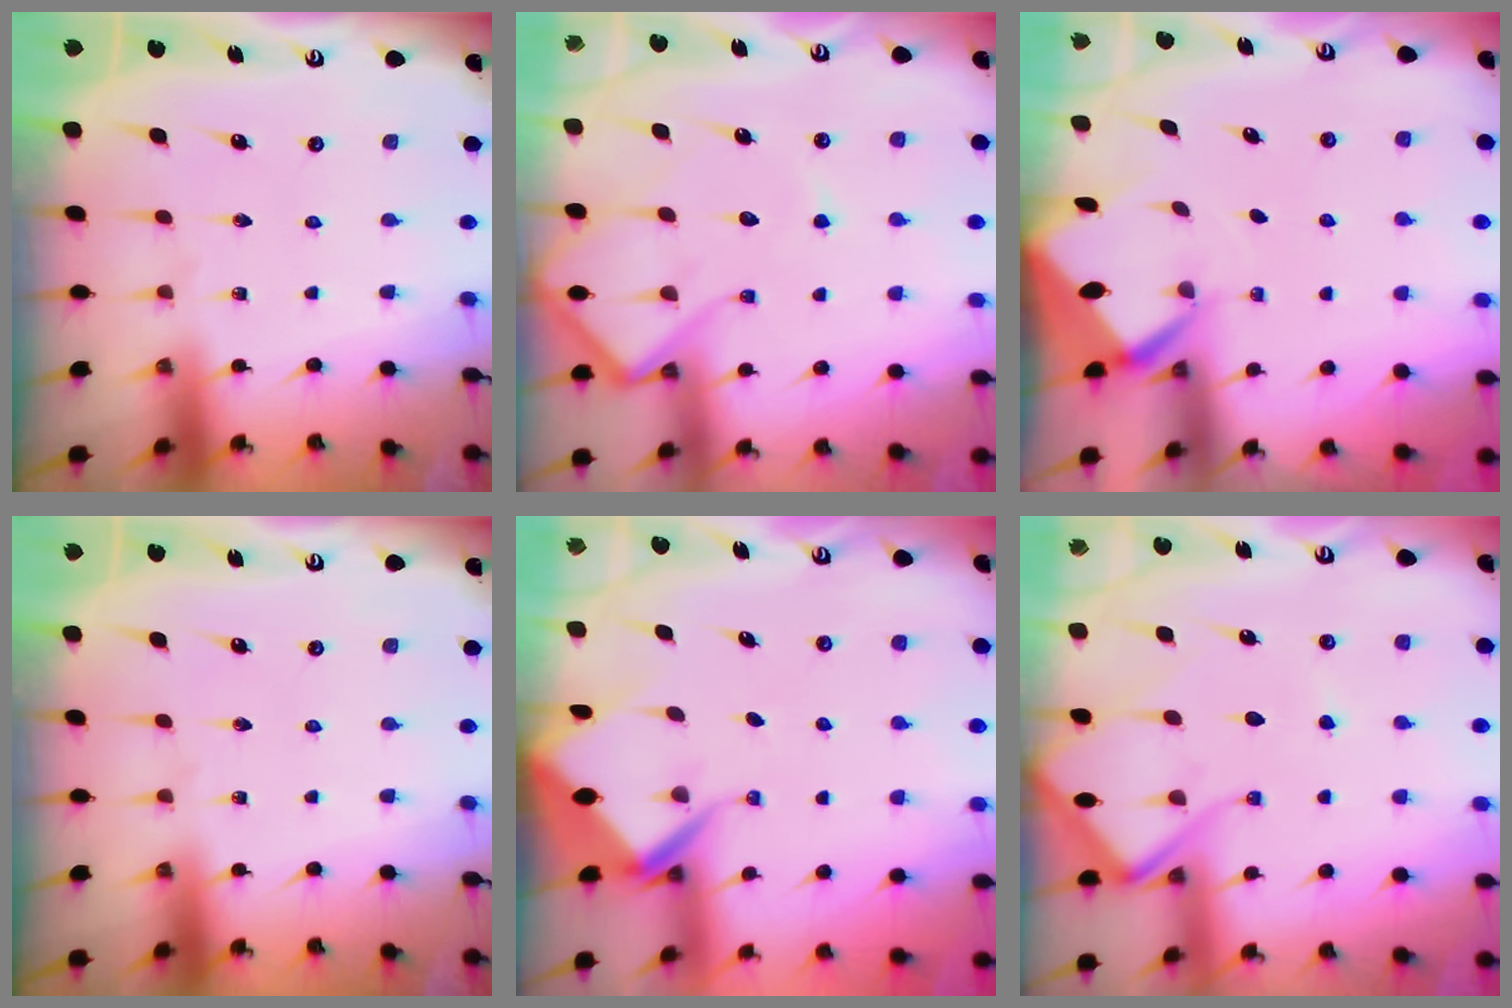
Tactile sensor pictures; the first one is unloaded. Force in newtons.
{"total": 12.0, "press": 11.9, "slide": 1.2}
{"total": 3.0, "press": 3.0, "slide": 0.1}
{"total": 0.0}
{"total": 5.2, "press": 5.2, "slide": 0.4}
{"total": 11.9, "press": 11.8, "slide": 1.2}